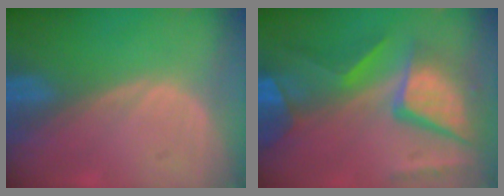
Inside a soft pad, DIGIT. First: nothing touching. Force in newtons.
{"total": 12.1, "press": 9.9, "slide": 7.0}